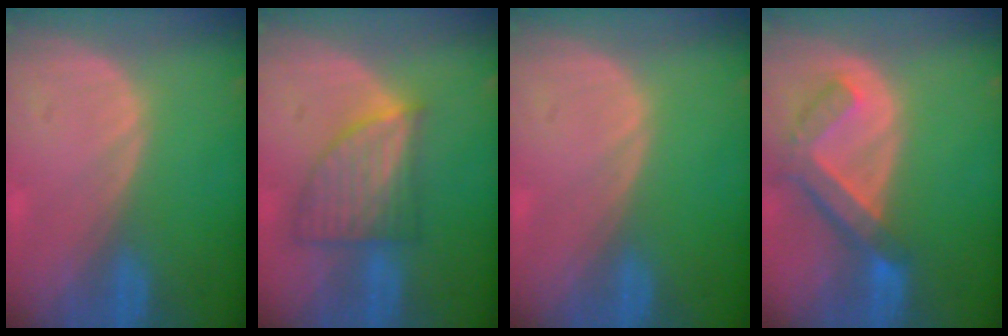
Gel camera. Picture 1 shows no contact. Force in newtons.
{"total": 7.5, "press": 6.7, "slide": 3.4}
{"total": 0.0}
{"total": 7.4, "press": 6.4, "slide": 3.6}